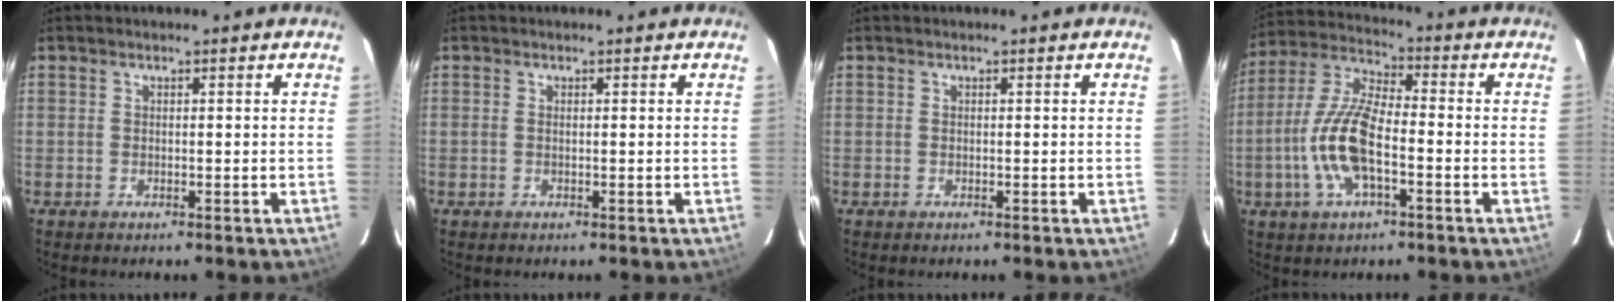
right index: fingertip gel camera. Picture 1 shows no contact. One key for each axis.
{"total": 0.0}
{"total": 0.0}
{"total": 13.2, "fx": -3.7, "fy": 4.8, "fz": 11.7, "tx": -0.250, "ty": 0.002, "tz": -0.076}